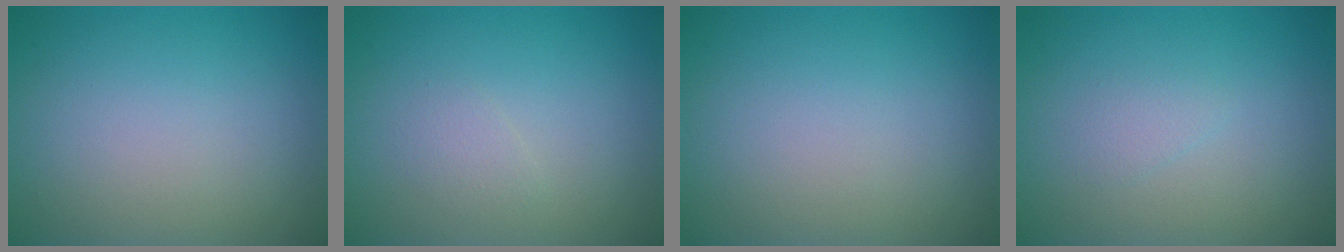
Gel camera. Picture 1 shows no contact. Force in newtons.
{"total": 0.9, "press": 0.9, "slide": 0.0}
{"total": 0.0}
{"total": 0.9, "press": 0.9, "slide": 0.1}